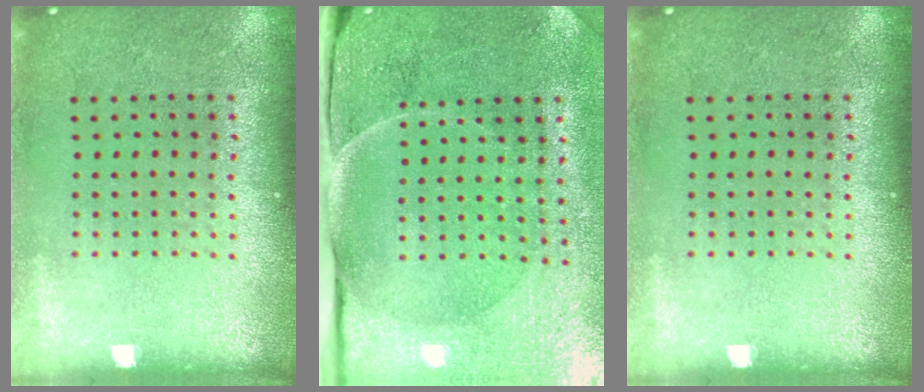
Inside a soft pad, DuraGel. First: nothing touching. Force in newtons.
{"total": 4.9, "press": 4.0, "slide": 2.9}
{"total": 0.0}